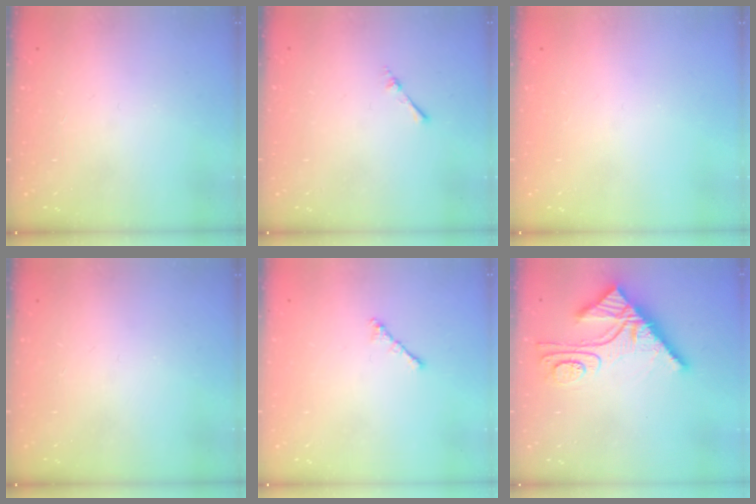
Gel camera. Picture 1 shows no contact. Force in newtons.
{"total": 1.7, "press": 1.7, "slide": 0.3}
{"total": 0.0}
{"total": 0.0}
{"total": 1.0, "press": 0.9, "slide": 0.4}
{"total": 14.1, "press": 14.1, "slide": 0.9}